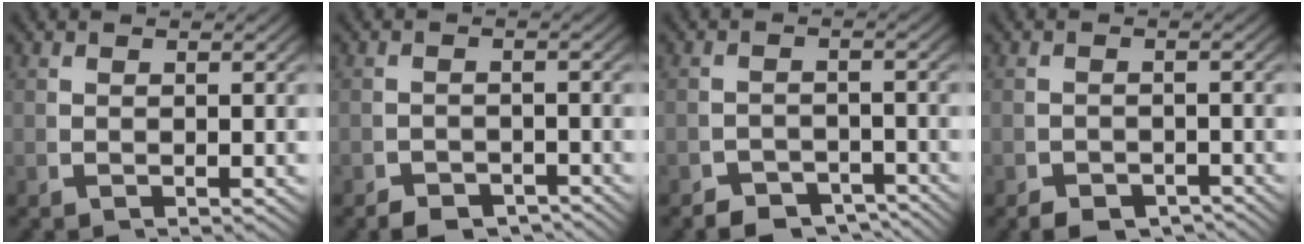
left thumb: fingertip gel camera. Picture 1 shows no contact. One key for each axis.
{"total": 2.8, "fx": -2.6, "fy": 0.8, "fz": 0.5, "tx": 0.003, "ty": -0.012, "tz": -0.045}
{"total": 4.9, "fx": -4.1, "fy": 2.4, "fz": 1.5, "tx": -0.013, "ty": -0.027, "tz": -0.063}
{"total": 2.8, "fx": -2.5, "fy": 1.0, "fz": 0.7, "tx": 0.001, "ty": -0.014, "tz": -0.040}